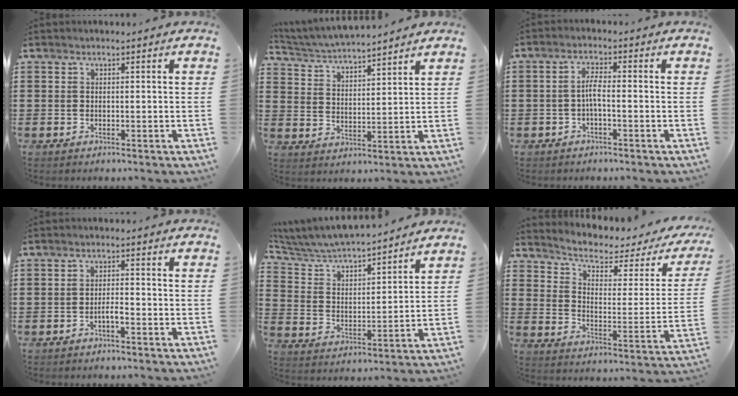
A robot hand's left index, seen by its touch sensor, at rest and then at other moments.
{"total": 4.4, "force": [4.4, 0.0, 0.7], "torque": [-0.035, -0.024, 0.075]}
{"total": 2.9, "force": [-0.9, 1.0, 2.6], "torque": [-0.057, 0.004, -0.020]}
{"total": 1.9, "force": [-1.1, 0.3, 1.5], "torque": [-0.030, 0.002, -0.020]}
{"total": 5.1, "force": [4.9, 0.5, 1.2], "torque": [-0.050, -0.037, 0.076]}
{"total": 3.6, "force": [2.3, 1.2, 2.5], "torque": [-0.064, -0.019, 0.029]}